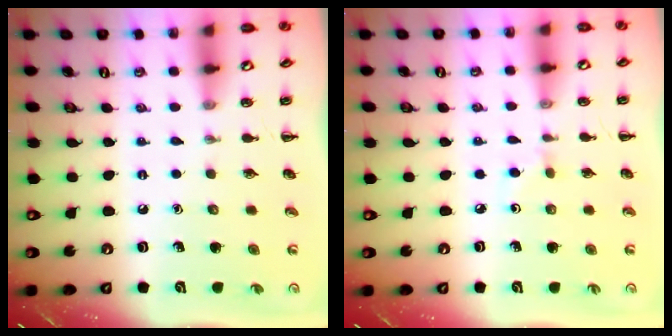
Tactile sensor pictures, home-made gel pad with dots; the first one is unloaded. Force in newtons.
{"total": 2.0, "press": 1.8, "slide": 0.8}